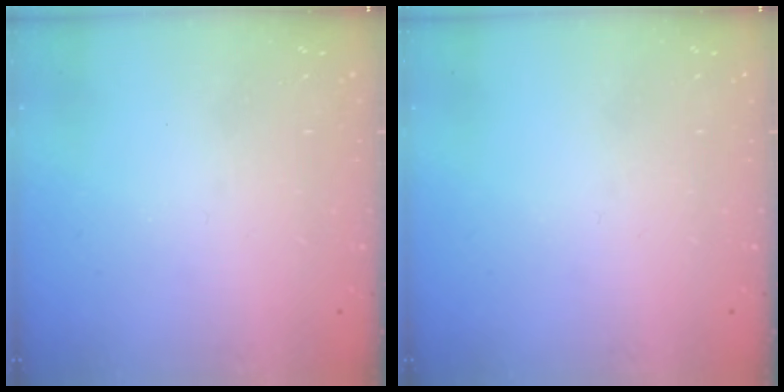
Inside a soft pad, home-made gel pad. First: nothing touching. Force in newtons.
{"total": 0.0}